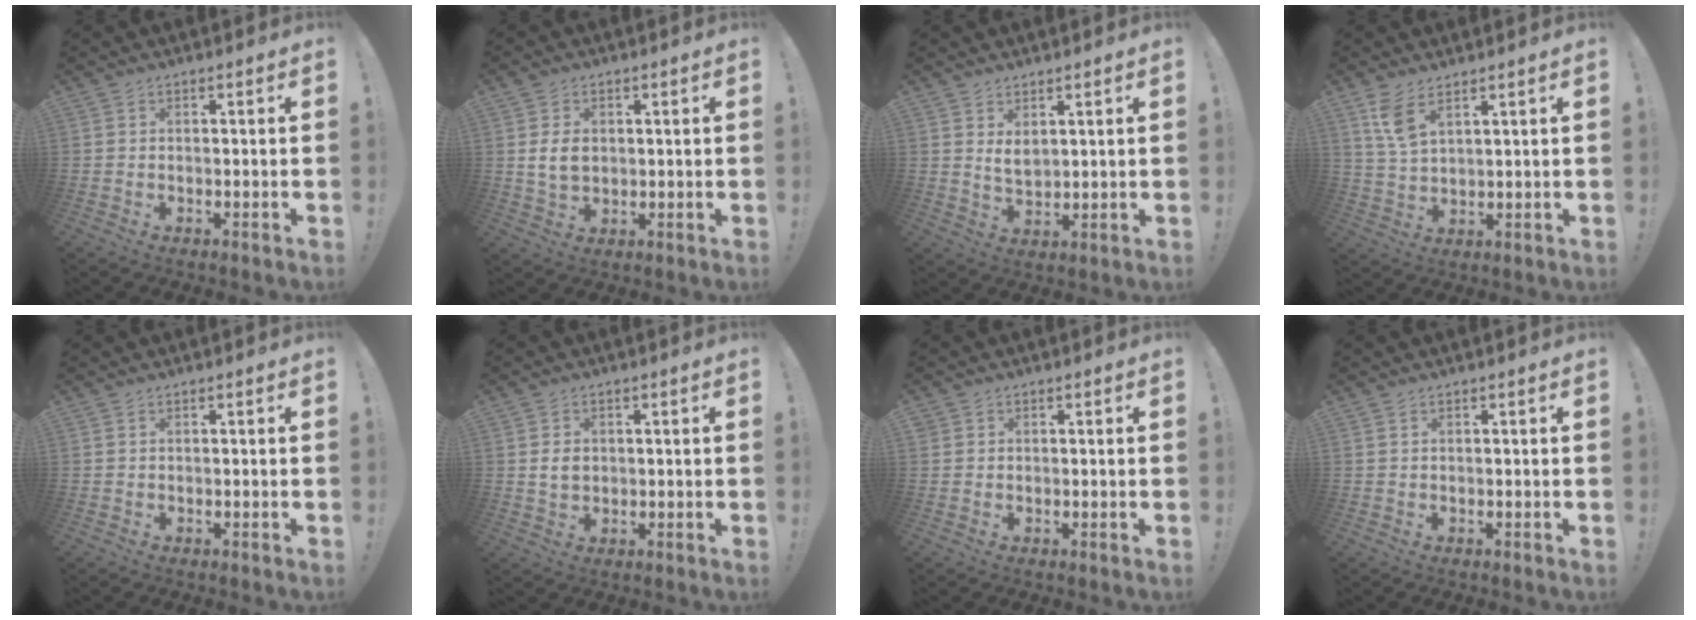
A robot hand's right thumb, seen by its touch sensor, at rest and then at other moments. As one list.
[{"total": 6.3, "force": [0.8, 4.8, 3.9], "torque": [-0.050, 0.001, 0.013]}, {"total": 4.3, "force": [2.6, 2.1, 2.6], "torque": [-0.035, -0.016, 0.046]}, {"total": 6.8, "force": [4.2, 2.8, 4.6], "torque": [-0.075, -0.021, 0.077]}, {"total": 0.0}, {"total": 1.0, "force": [0.0, 1.0, 0.2], "torque": [-0.004, 0.005, 0.000]}, {"total": 1.0, "force": [0.5, 0.9, 0.2], "torque": [-0.003, 0.000, 0.009]}, {"total": 0.0}]